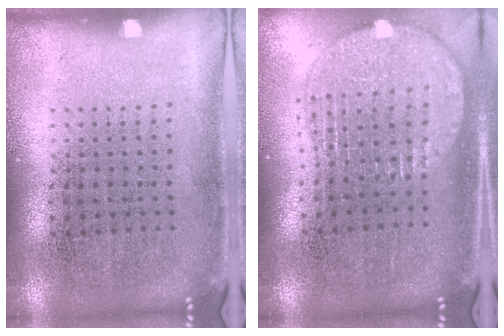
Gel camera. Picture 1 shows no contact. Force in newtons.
{"total": 1.8, "press": 1.5, "slide": 1.0}